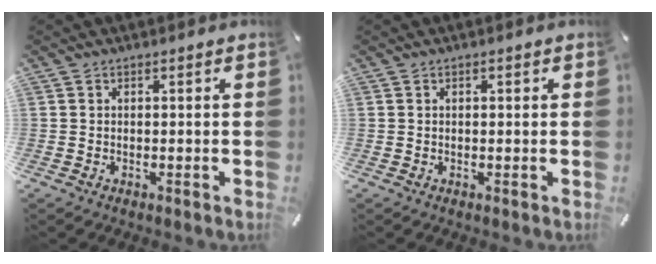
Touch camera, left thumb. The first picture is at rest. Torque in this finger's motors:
{"motor_torque": [-0.31, -0.62, -0.15, 0.15, -0.01]}